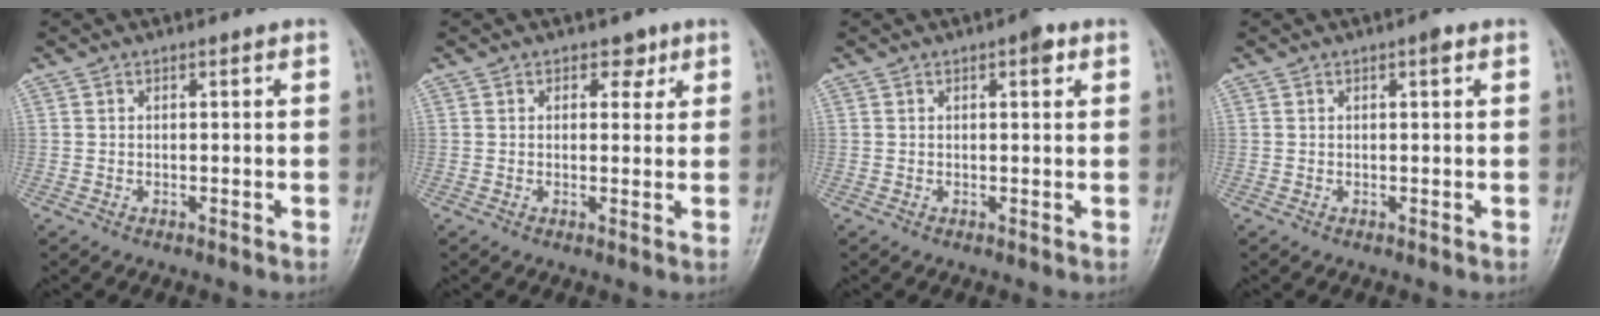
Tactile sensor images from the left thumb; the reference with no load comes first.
{"total": 2.7, "force": [1.5, 1.9, 1.2], "torque": [0.006, -0.005, 0.016]}
{"total": 2.3, "force": [1.1, 0.9, 1.8], "torque": [-0.020, 0.000, 0.011]}
{"total": 1.2, "force": [0.6, 0.3, 1.0], "torque": [-0.015, 0.002, 0.005]}